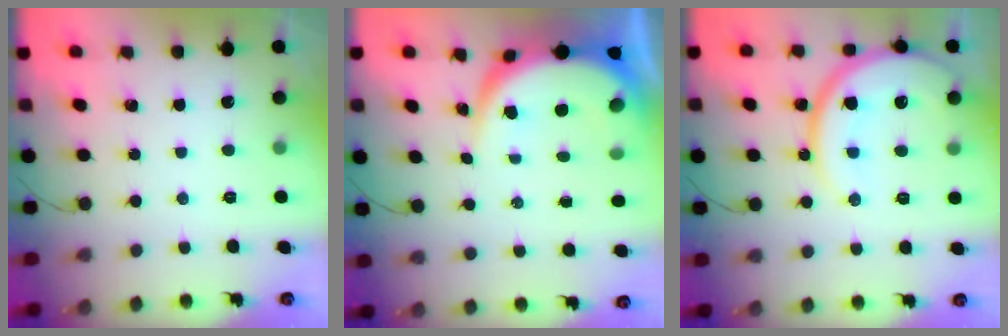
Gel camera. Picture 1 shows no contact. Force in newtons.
{"total": 8.8, "press": 8.7, "slide": 0.8}
{"total": 14.7, "press": 14.6, "slide": 1.4}